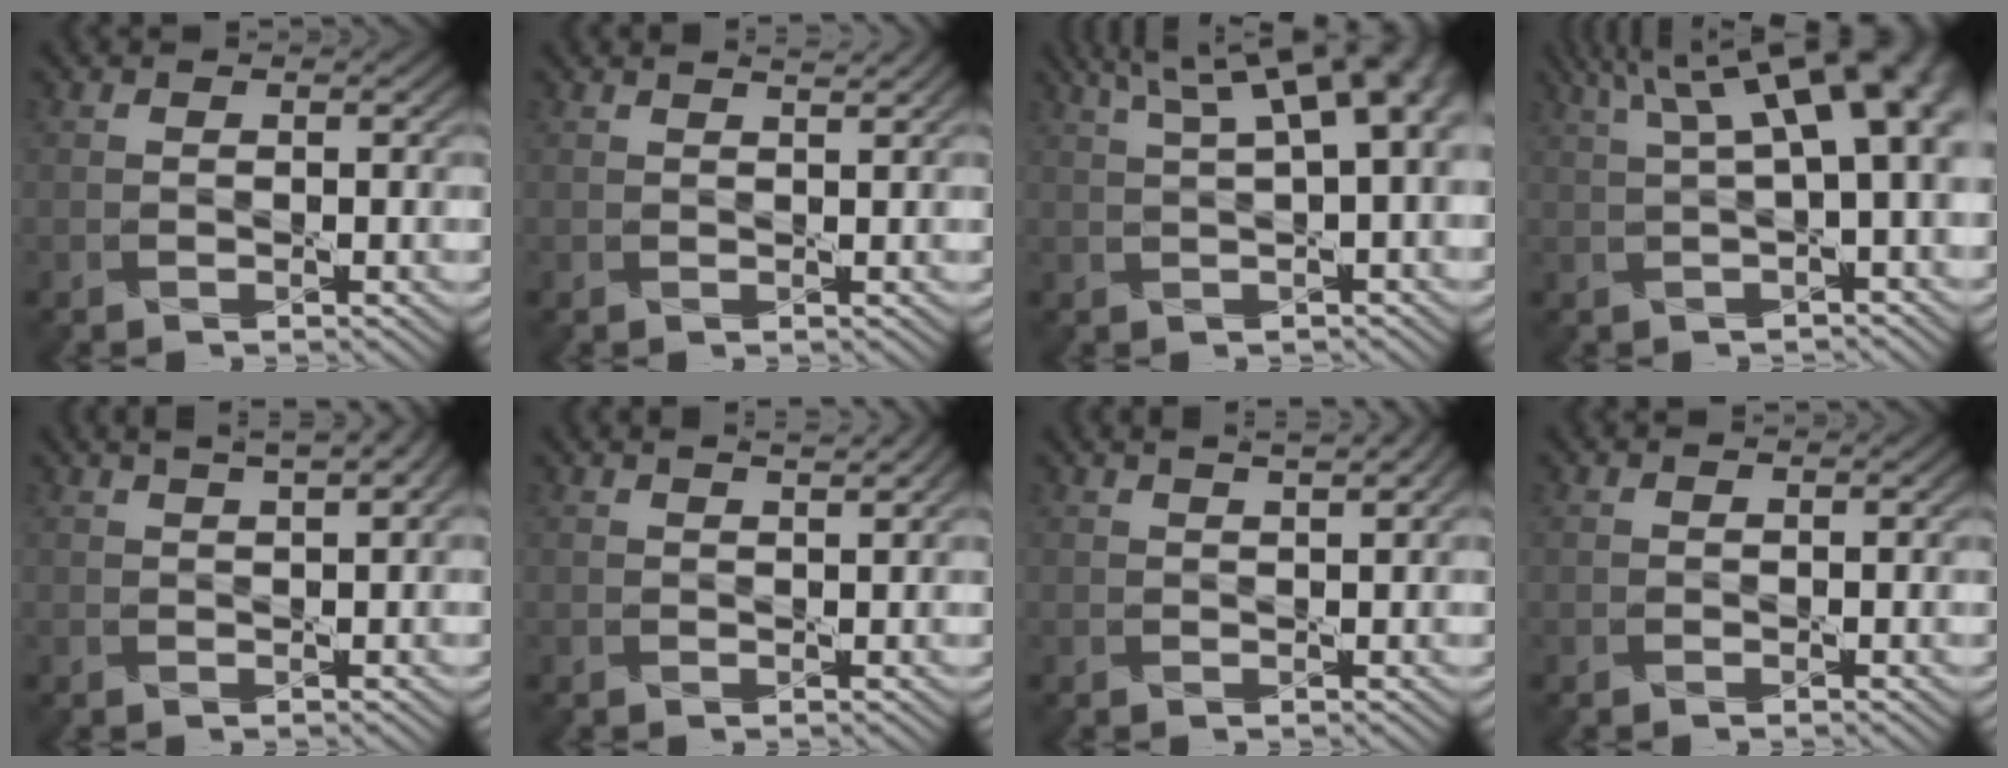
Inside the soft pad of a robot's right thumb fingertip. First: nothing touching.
{"total": 1.7, "force": [1.4, 0.3, 0.9], "torque": [-0.015, -0.001, 0.011]}
{"total": 11.9, "force": [4.6, 3.9, 10.3], "torque": [-0.138, 0.045, 0.056]}
{"total": 13.0, "force": [4.3, 4.2, 11.5], "torque": [-0.151, 0.037, 0.063]}
{"total": 4.9, "force": [2.7, 1.4, 3.8], "torque": [-0.048, 0.027, 0.015]}
{"total": 2.2, "force": [1.6, 0.5, 1.4], "torque": [-0.017, 0.005, 0.011]}
{"total": 3.3, "force": [2.1, 0.8, 2.4], "torque": [-0.024, 0.014, 0.012]}
{"total": 0.0}